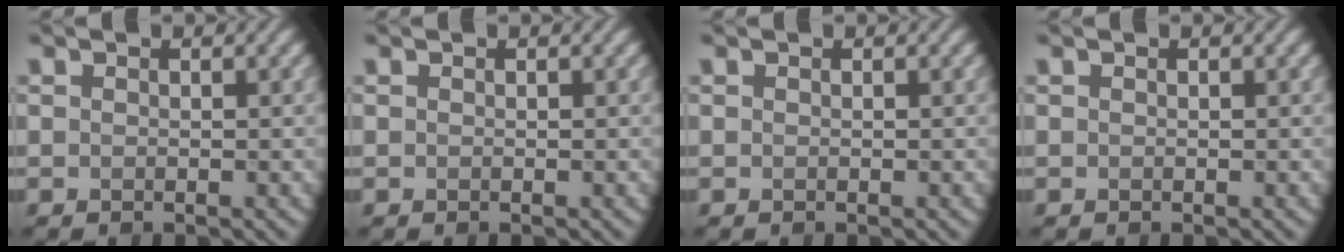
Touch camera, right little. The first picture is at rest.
{"total": 0.0}
{"total": 0.0}
{"total": 0.0}